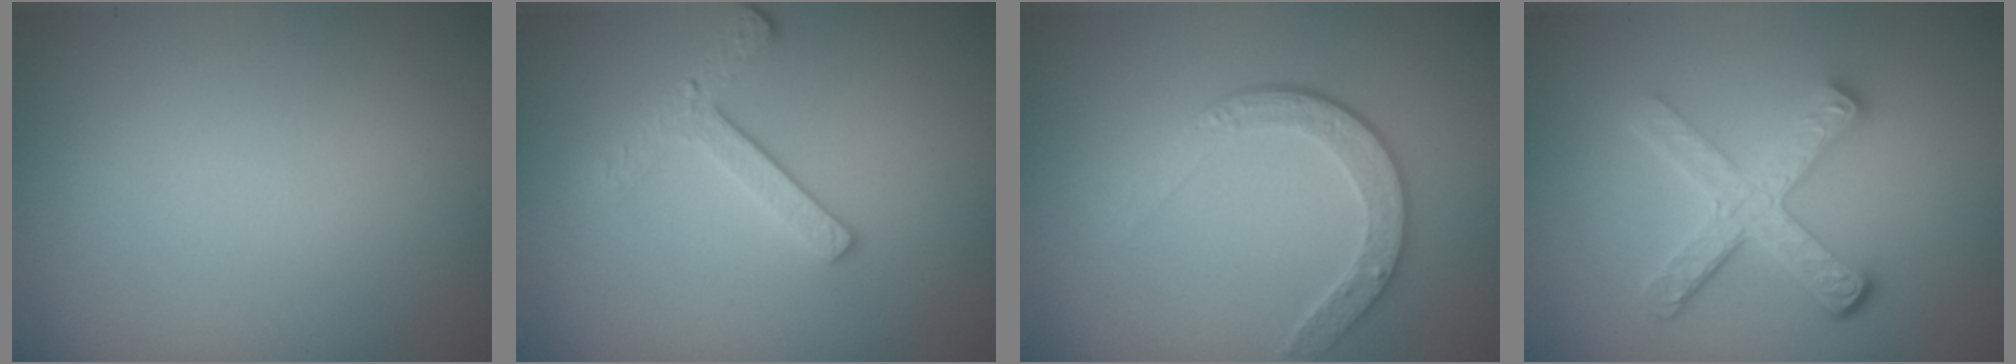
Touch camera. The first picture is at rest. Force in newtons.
{"total": 2.4, "press": 2.3, "slide": 0.9}
{"total": 2.6, "press": 2.0, "slide": 1.7}
{"total": 4.6, "press": 3.4, "slide": 3.0}